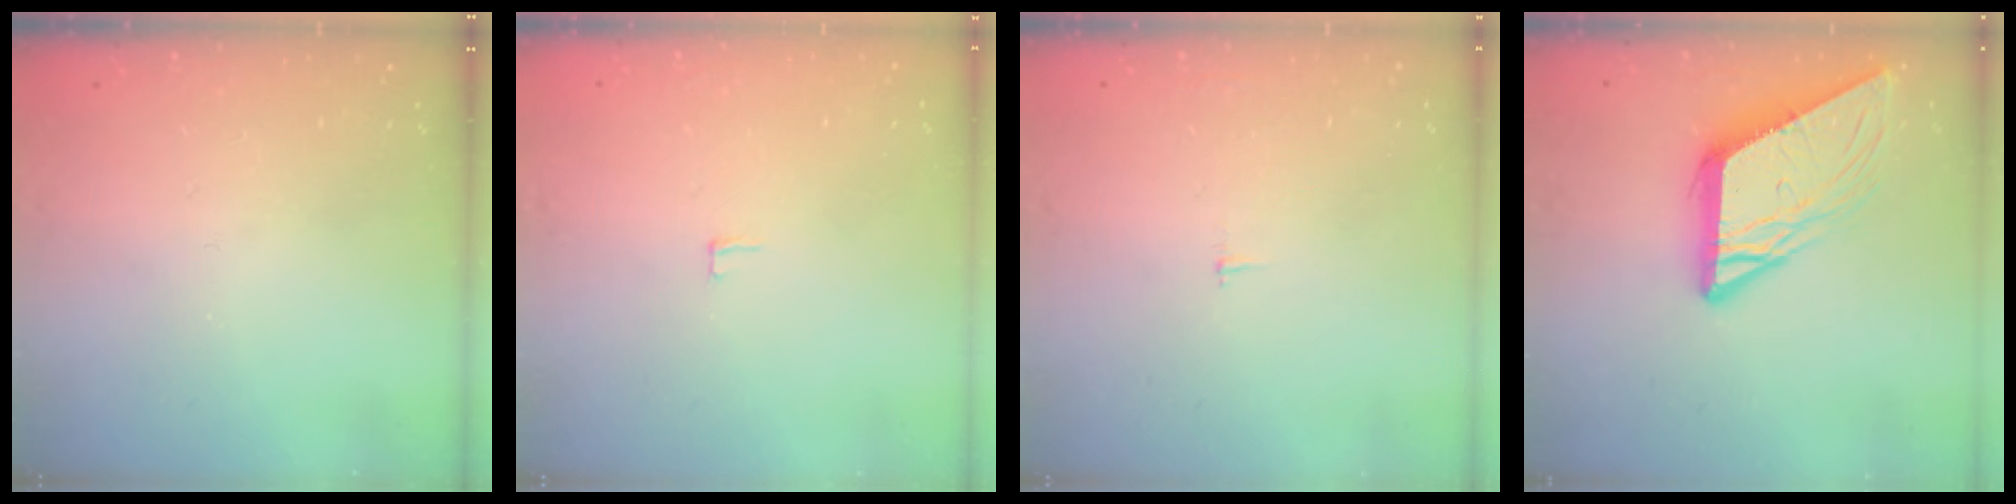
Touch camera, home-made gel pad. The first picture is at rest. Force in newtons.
{"total": 2.0, "press": 2.0, "slide": 0.2}
{"total": 2.1, "press": 2.1, "slide": 0.2}
{"total": 10.6, "press": 10.5, "slide": 1.1}